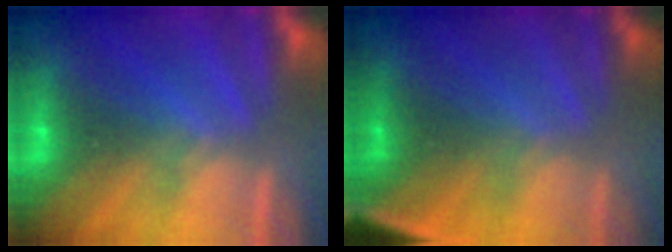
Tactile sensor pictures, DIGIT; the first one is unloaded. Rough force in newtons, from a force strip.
{"total": 2.8}